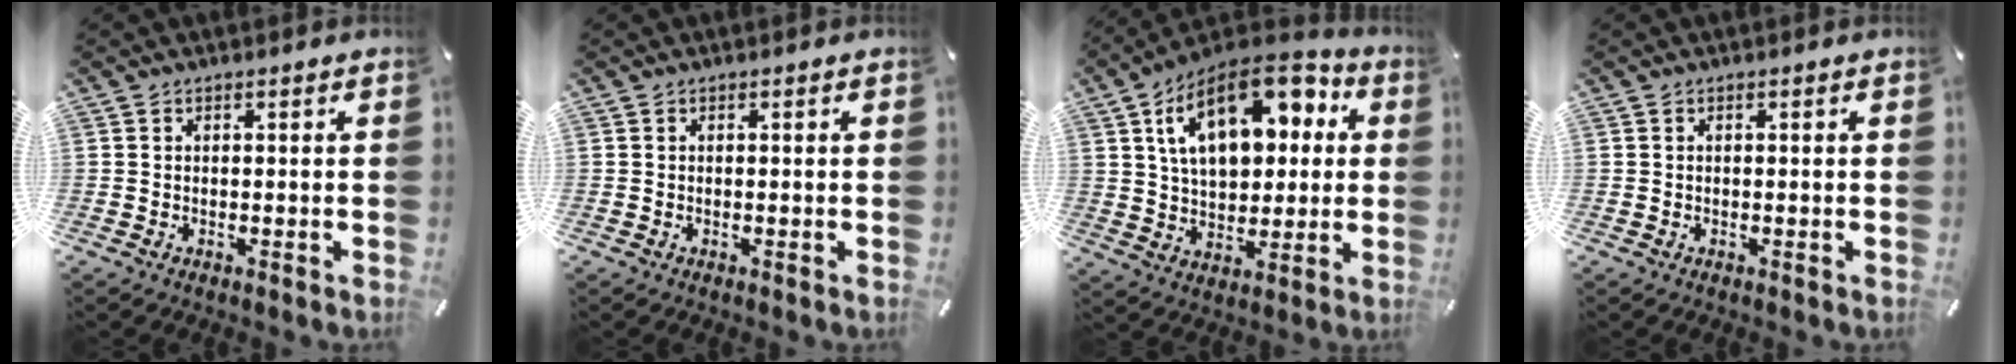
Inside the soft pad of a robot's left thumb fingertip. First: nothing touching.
{"total": 0.0}
{"total": 19.6, "force": [7.5, 11.9, 13.6], "torque": [-0.231, -0.022, 0.128]}
{"total": 0.0}